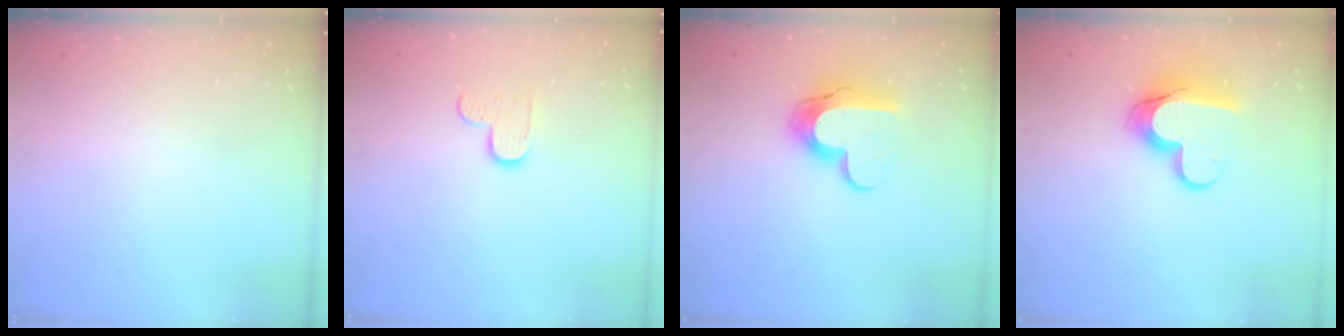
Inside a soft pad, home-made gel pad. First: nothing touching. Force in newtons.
{"total": 6.2, "press": 6.2, "slide": 0.3}
{"total": 13.0, "press": 13.0, "slide": 1.0}
{"total": 11.8, "press": 11.8, "slide": 1.0}